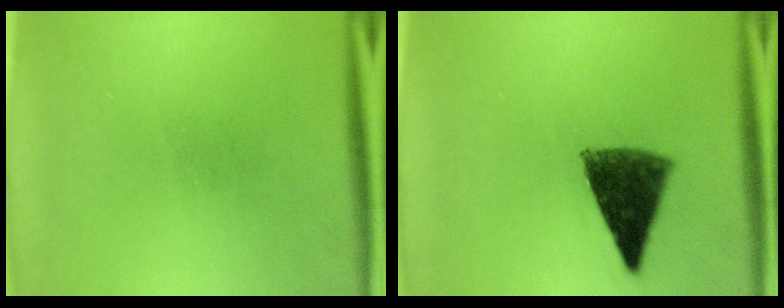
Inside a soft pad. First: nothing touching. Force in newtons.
{"total": 9.4}